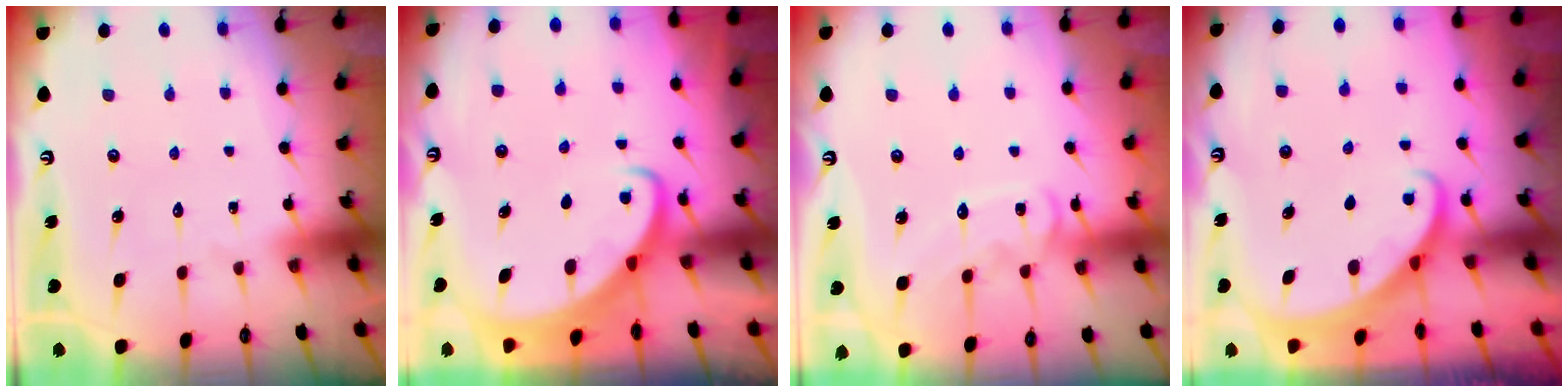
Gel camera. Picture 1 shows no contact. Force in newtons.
{"total": 3.3, "press": 3.2, "slide": 0.6}
{"total": 10.9, "press": 10.8, "slide": 0.7}
{"total": 1.3, "press": 1.3, "slide": 0.1}